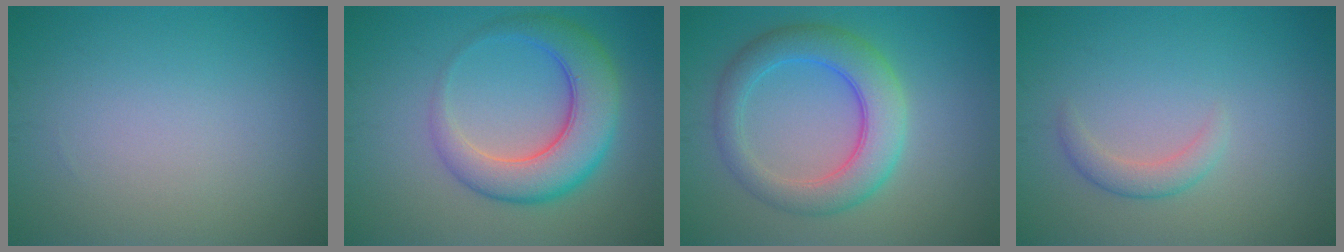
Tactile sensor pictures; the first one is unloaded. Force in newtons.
{"total": 7.0, "press": 7.0, "slide": 0.3}
{"total": 5.9, "press": 5.9, "slide": 0.1}
{"total": 1.7, "press": 1.7, "slide": 0.1}